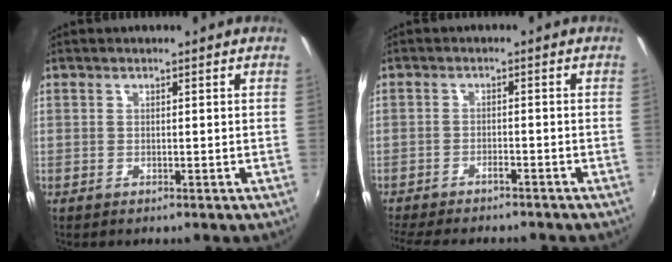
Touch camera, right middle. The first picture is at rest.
{"total": 8.5, "force": [-7.6, 1.4, 3.5], "torque": [-0.090, -0.016, -0.118]}